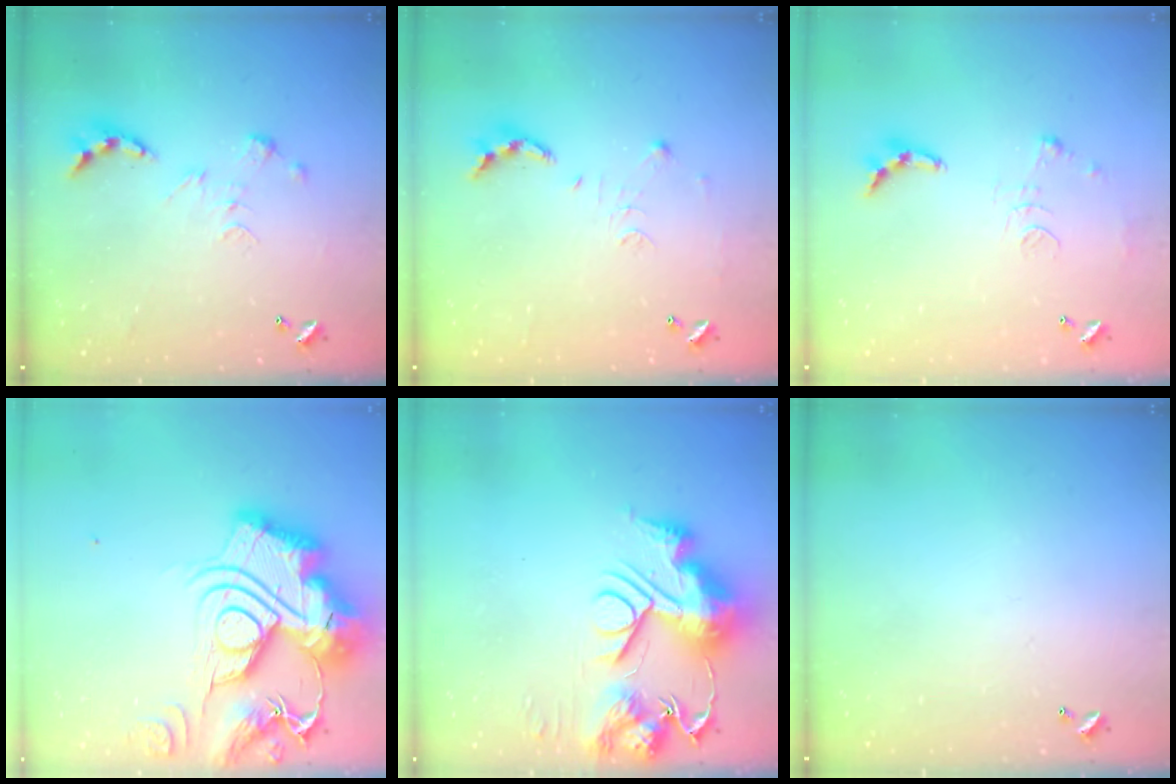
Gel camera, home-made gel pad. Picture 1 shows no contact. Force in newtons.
{"total": 8.7, "press": 8.7, "slide": 0.8}
{"total": 9.3, "press": 9.3, "slide": 0.8}
{"total": 0.6, "press": 0.6, "slide": 0.0}
{"total": 14.3, "press": 14.2, "slide": 1.6}
{"total": 0.0}